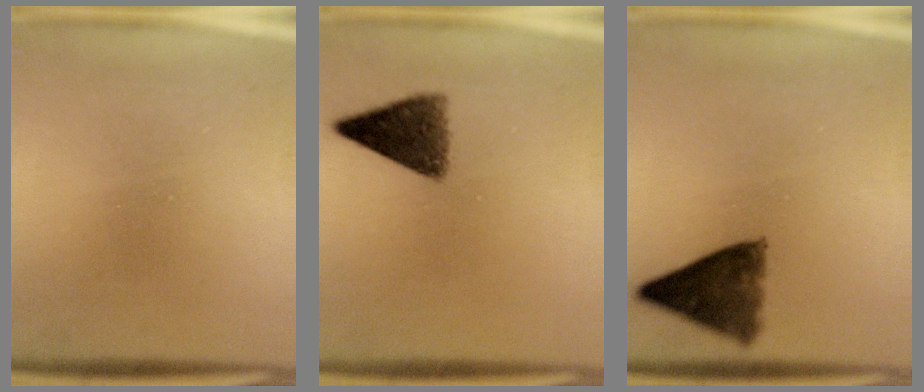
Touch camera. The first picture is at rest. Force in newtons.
{"total": 7.0}
{"total": 8.1}